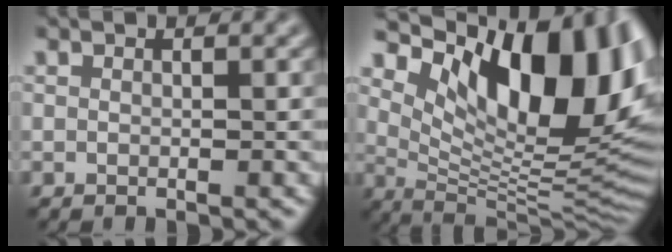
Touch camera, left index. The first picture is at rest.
{"total": 15.1, "force": [6.0, 6.8, 12.0], "torque": [-0.160, 0.001, 0.105]}